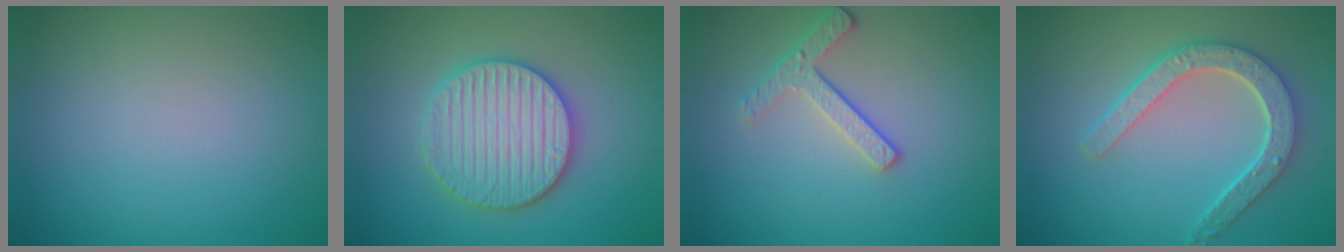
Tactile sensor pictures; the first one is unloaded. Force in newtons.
{"total": 5.8, "press": 5.7, "slide": 1.1}
{"total": 2.6, "press": 2.2, "slide": 1.3}
{"total": 4.9, "press": 3.9, "slide": 3.0}